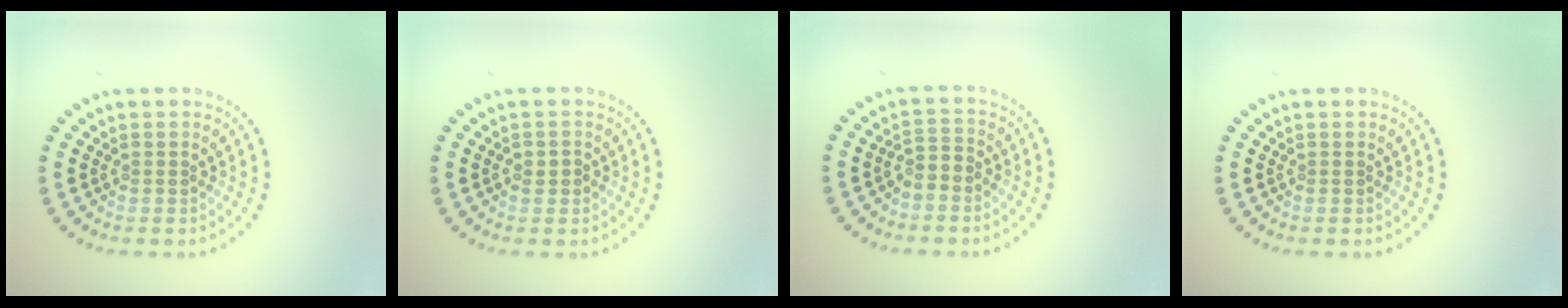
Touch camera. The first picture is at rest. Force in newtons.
{"total": 1.2, "press": 1.0, "slide": 0.6}
{"total": 1.9, "press": 1.4, "slide": 1.2}
{"total": 0.0}